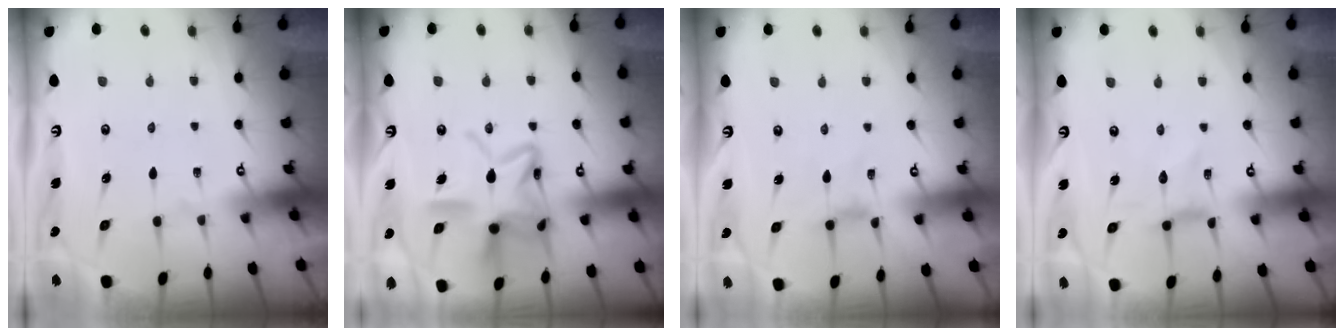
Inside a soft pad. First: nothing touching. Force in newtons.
{"total": 18.2, "press": 18.2, "slide": 1.6}
{"total": 1.1, "press": 1.0, "slide": 0.3}
{"total": 0.0}